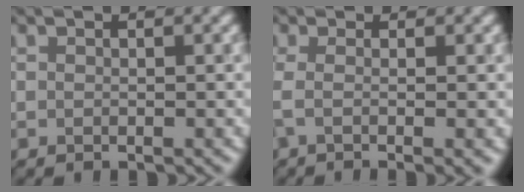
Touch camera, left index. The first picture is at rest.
{"total": 3.3, "force": [-0.4, 0.9, 3.2], "torque": [-0.047, -0.008, -0.013]}